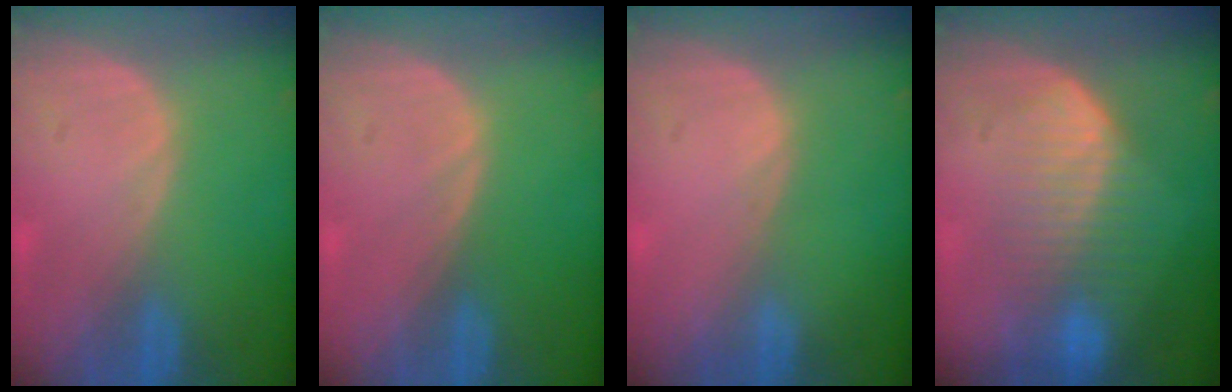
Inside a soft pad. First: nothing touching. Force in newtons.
{"total": 0.0}
{"total": 0.0}
{"total": 7.7, "press": 7.4, "slide": 2.2}